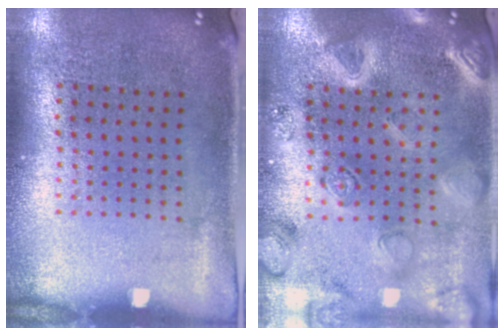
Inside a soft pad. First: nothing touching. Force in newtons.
{"total": 3.0, "press": 2.9, "slide": 0.8}